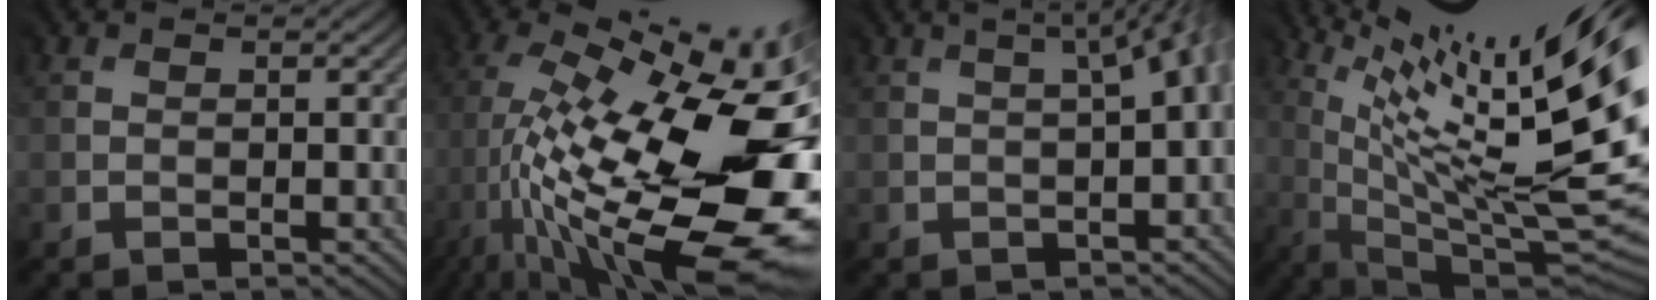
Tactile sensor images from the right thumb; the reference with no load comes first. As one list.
[{"total": 18.2, "force": [-2.0, 6.4, 16.9], "torque": [-0.276, -0.014, -0.016]}, {"total": 5.5, "force": [-0.5, 1.6, 5.2], "torque": [-0.030, 0.030, -0.022]}, {"total": 18.9, "force": [5.9, 4.2, 17.4], "torque": [-0.229, 0.016, 0.111]}]